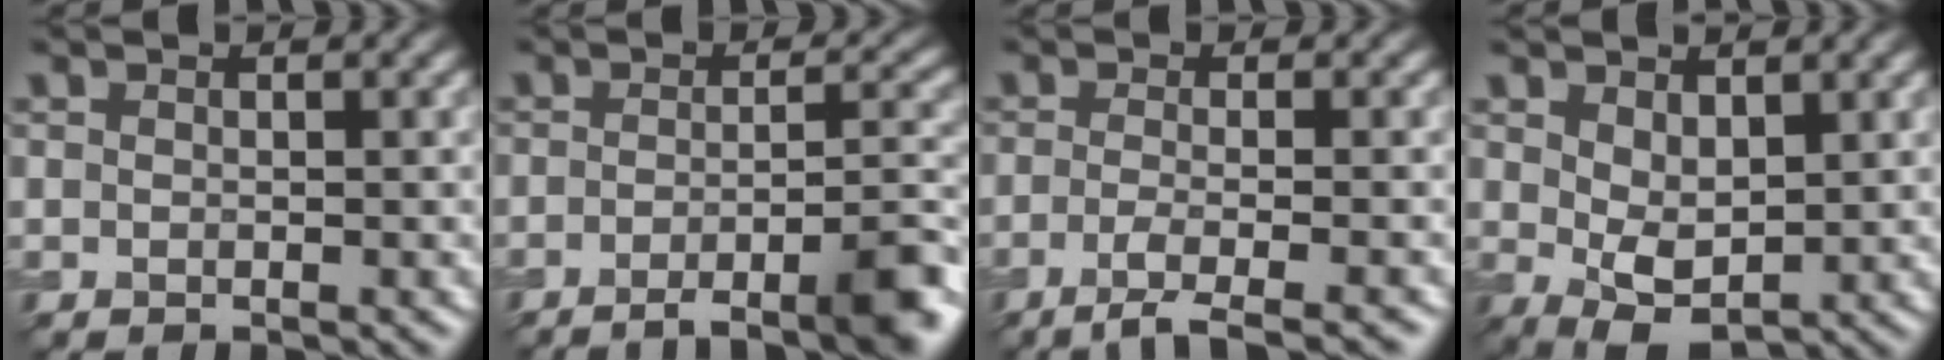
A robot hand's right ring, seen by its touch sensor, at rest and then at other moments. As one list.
[{"total": 6.9, "force": [-4.1, 1.5, 5.3], "torque": [-0.061, 0.007, -0.063]}, {"total": 3.9, "force": [-2.2, 0.8, 3.1], "torque": [-0.043, -0.004, -0.049]}, {"total": 3.6, "force": [1.0, 2.0, 2.8], "torque": [-0.057, -0.006, 0.027]}]